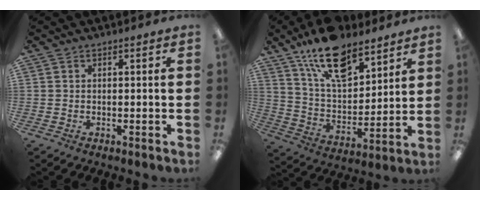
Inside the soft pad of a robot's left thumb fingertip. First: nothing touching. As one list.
[{"total": 17.1, "force": [12.2, 7.8, 9.2], "torque": [-0.162, -0.060, 0.217]}]